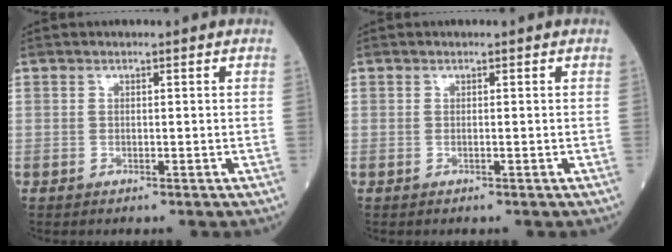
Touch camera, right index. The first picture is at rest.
{"total": 0.0}